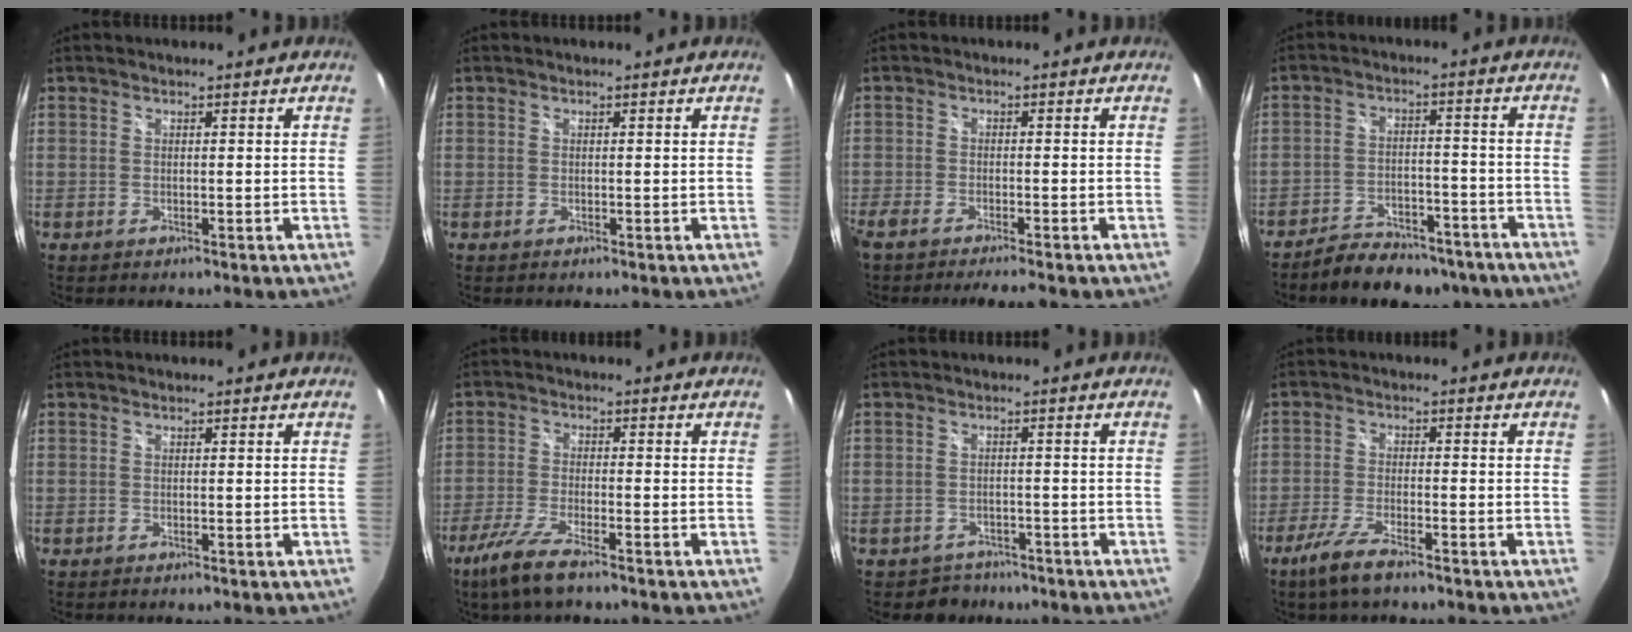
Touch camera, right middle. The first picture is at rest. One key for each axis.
{"total": 0.0}
{"total": 5.3, "fx": -4.7, "fy": 0.2, "fz": 2.5, "tx": -0.066, "ty": -0.017, "tz": -0.083}
{"total": 13.5, "fx": -11.1, "fy": 5.8, "fz": 4.9, "tx": -0.105, "ty": 0.010, "tz": -0.145}
{"total": 0.0}
{"total": 7.9, "fx": -5.7, "fy": 1.3, "fz": 5.4, "tx": -0.134, "ty": -0.020, "tz": -0.111}
{"total": 4.2, "fx": -3.0, "fy": 2.9, "fz": -0.2, "tx": -0.004, "ty": 0.009, "tz": -0.045}
{"total": 6.4, "fx": -4.7, "fy": 1.1, "fz": 4.2, "tx": -0.107, "ty": -0.013, "tz": -0.092}